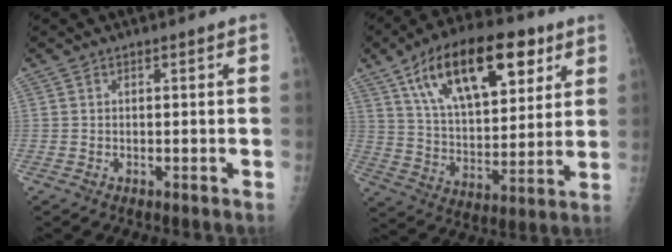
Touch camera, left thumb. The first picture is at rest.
{"total": 23.0, "force": [11.4, 11.0, 16.7], "torque": [-0.243, -0.023, 0.193]}